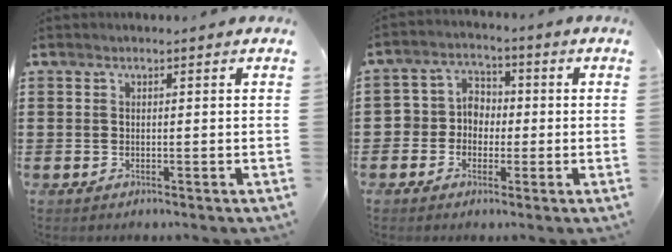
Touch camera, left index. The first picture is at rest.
{"total": 4.6, "force": [-1.4, 4.3, 0.9], "torque": [-0.037, 0.012, -0.033]}